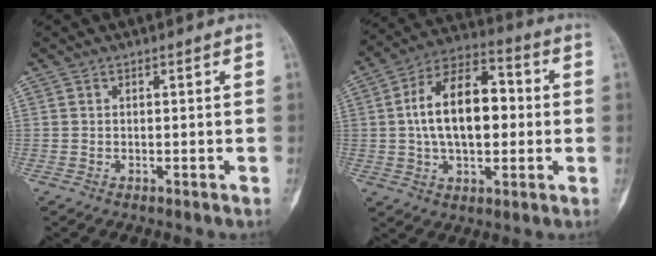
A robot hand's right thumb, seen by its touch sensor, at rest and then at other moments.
{"total": 17.0, "force": [0.8, 9.6, 14.0], "torque": [-0.217, 0.028, 0.008]}